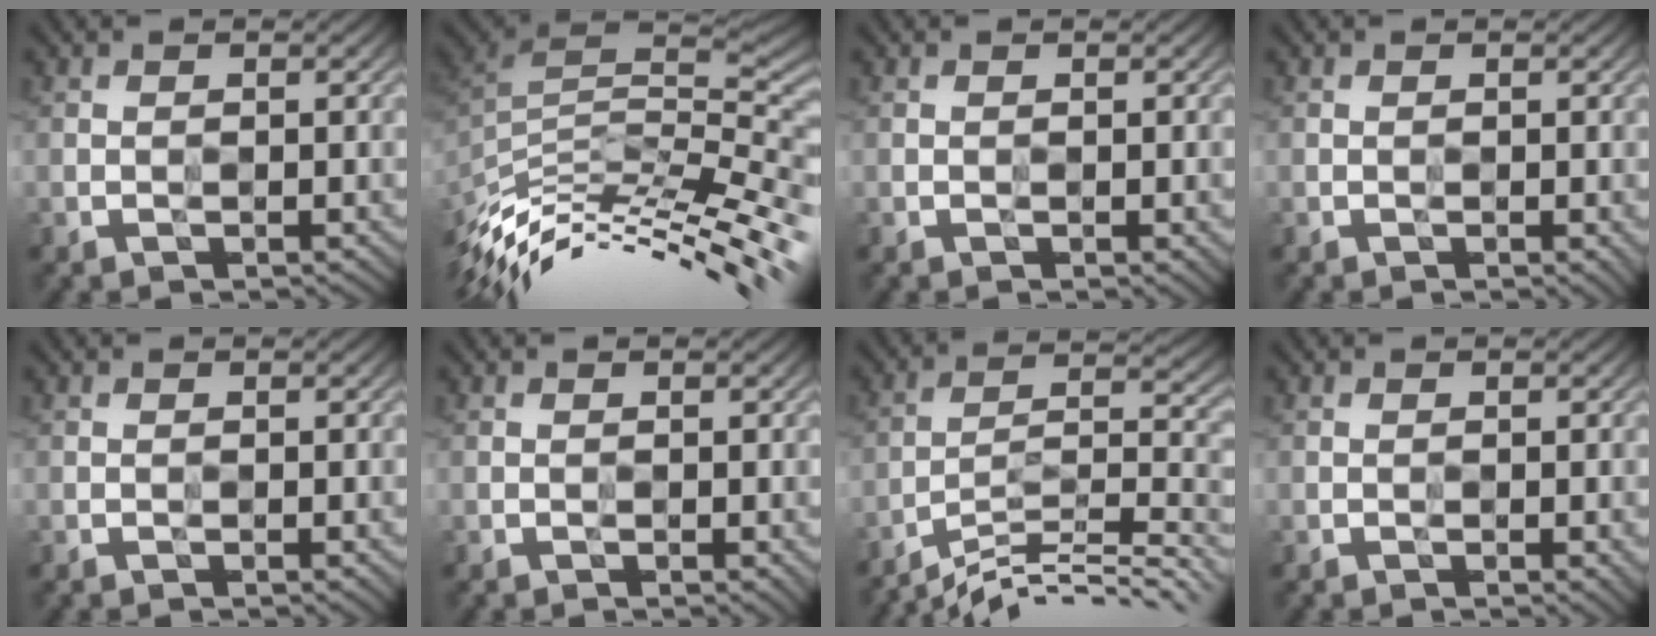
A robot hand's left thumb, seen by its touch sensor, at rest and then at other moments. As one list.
[{"total": 11.4, "force": [-4.6, 3.8, 9.7], "torque": [-0.179, 0.011, -0.082]}, {"total": 1.1, "force": [-0.4, 0.5, 0.9], "torque": [-0.007, -0.001, -0.004]}, {"total": 1.4, "force": [-0.3, 0.7, 1.1], "torque": [-0.010, -0.003, -0.001]}, {"total": 0.0}, {"total": 1.1, "force": [-0.3, 0.6, 1.0], "torque": [-0.008, -0.002, -0.002]}, {"total": 11.8, "force": [-9.9, 2.2, 6.0], "torque": [-0.095, 0.001, -0.164]}, {"total": 2.2, "force": [-0.6, 1.1, 1.9], "torque": [-0.015, -0.004, -0.003]}]